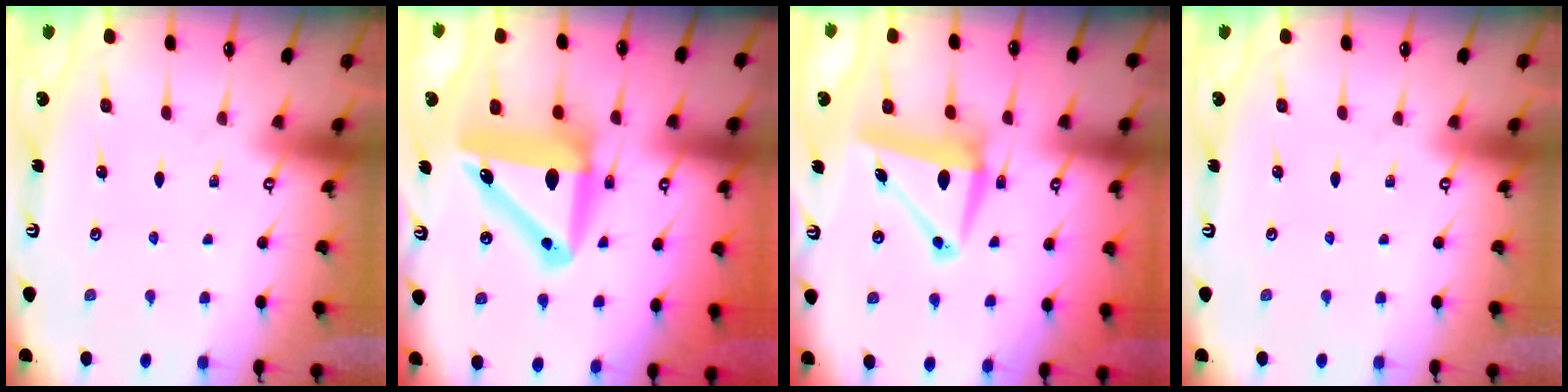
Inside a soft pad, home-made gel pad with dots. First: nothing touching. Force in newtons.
{"total": 13.9, "press": 13.4, "slide": 3.4}
{"total": 8.5, "press": 8.2, "slide": 2.1}
{"total": 0.0}